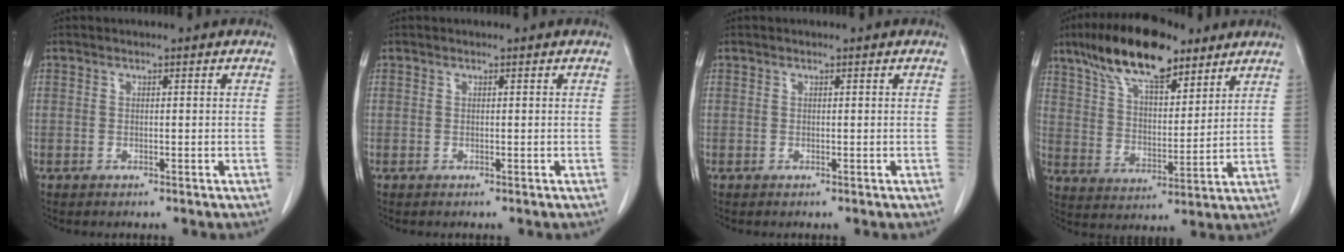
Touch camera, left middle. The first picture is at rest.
{"total": 0.0}
{"total": 0.0}
{"total": 15.8, "force": [11.1, 5.2, 10.0], "torque": [-0.182, 0.018, 0.200]}